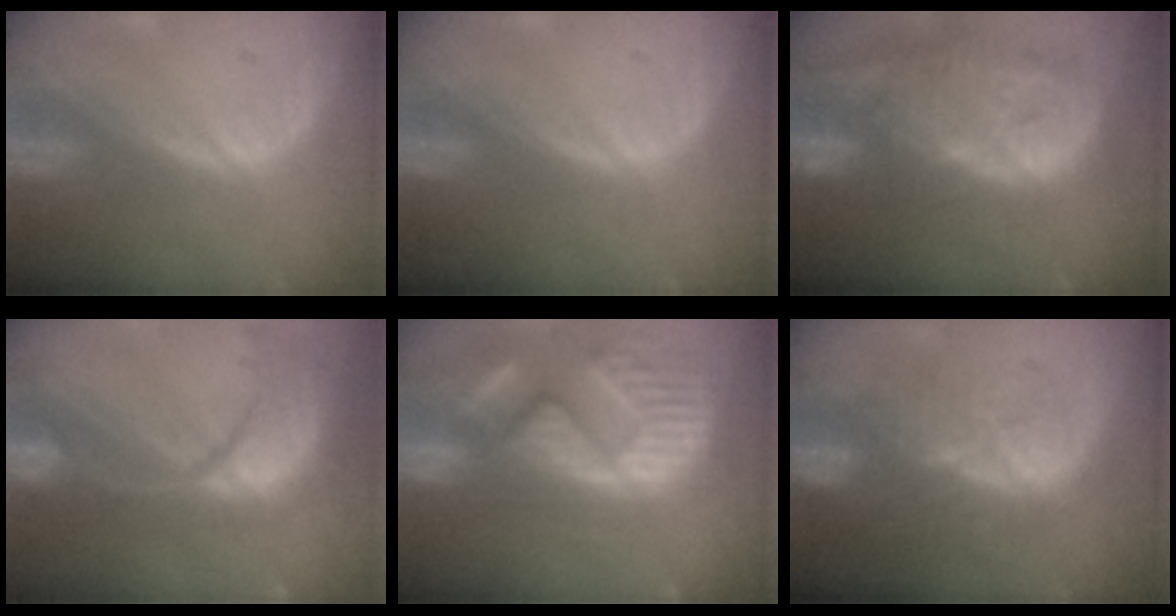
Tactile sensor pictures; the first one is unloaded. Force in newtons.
{"total": 0.0}
{"total": 14.4, "press": 12.5, "slide": 7.0}
{"total": 14.0, "press": 11.1, "slide": 8.4}
{"total": 15.3, "press": 12.5, "slide": 8.8}
{"total": 11.4, "press": 9.9, "slide": 5.6}